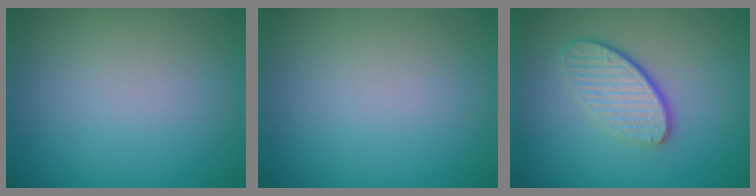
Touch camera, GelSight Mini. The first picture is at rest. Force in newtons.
{"total": 0.0}
{"total": 4.6, "press": 3.1, "slide": 3.4}